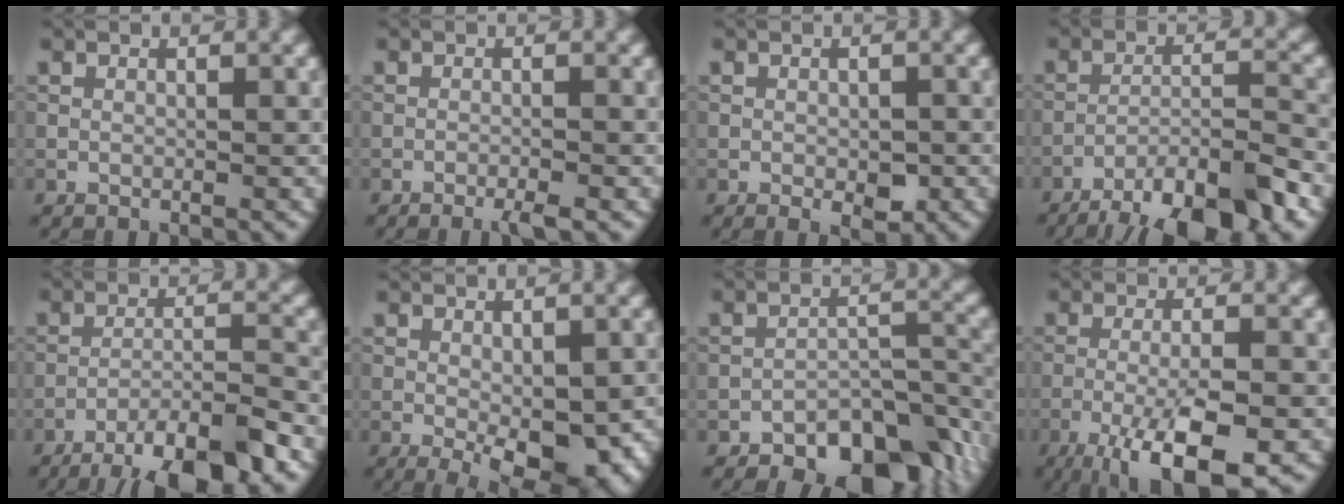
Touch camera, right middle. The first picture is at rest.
{"total": 1.8, "force": [-1.2, 0.1, 1.4], "torque": [-0.020, 0.000, -0.024]}
{"total": 2.2, "force": [-0.6, 1.1, 1.8], "torque": [-0.023, -0.003, -0.005]}
{"total": 9.8, "force": [-7.3, 2.2, 6.1], "torque": [-0.092, -0.005, -0.117]}
{"total": 8.7, "force": [-6.3, 1.8, 5.7], "torque": [-0.089, 0.003, -0.104]}
{"total": 8.0, "force": [-2.2, 3.4, 6.9], "torque": [-0.107, -0.026, -0.018]}
{"total": 7.8, "force": [-5.3, 3.8, 4.3], "torque": [-0.046, -0.002, -0.086]}
{"total": 9.3, "force": [-4.8, 2.6, 7.5], "torque": [-0.129, -0.011, -0.081]}